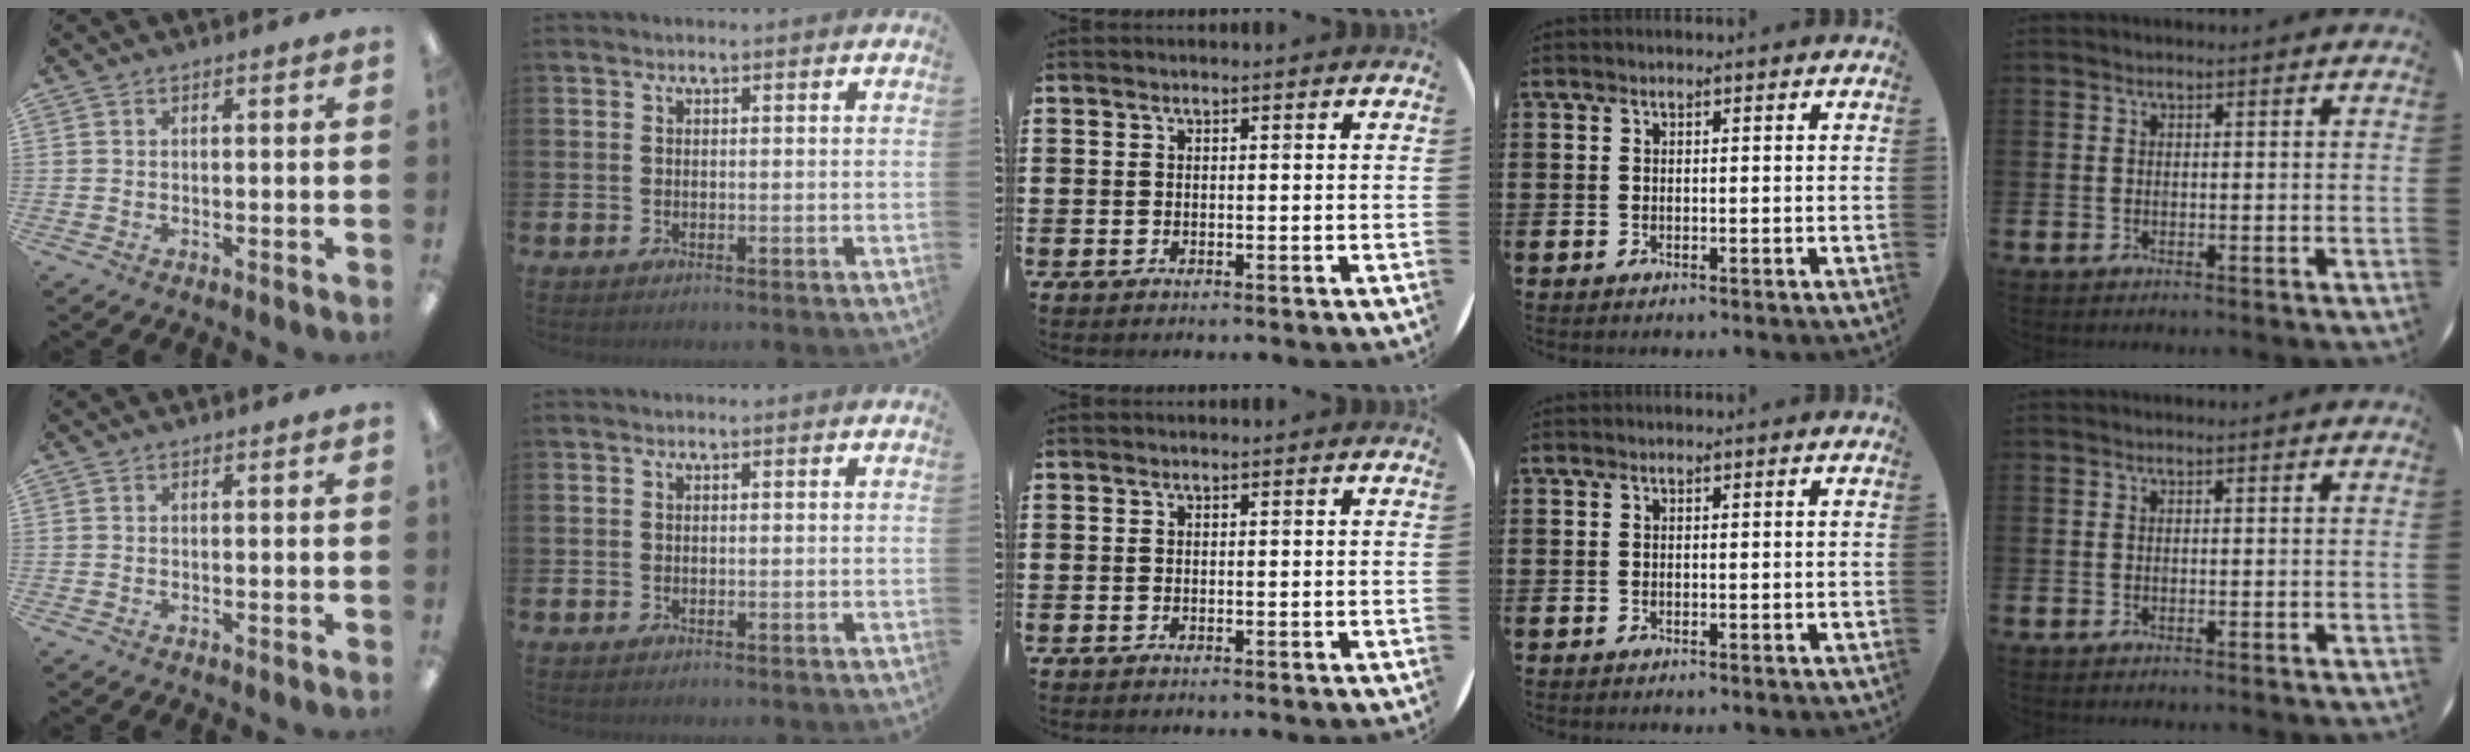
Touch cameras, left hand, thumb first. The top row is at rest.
{}